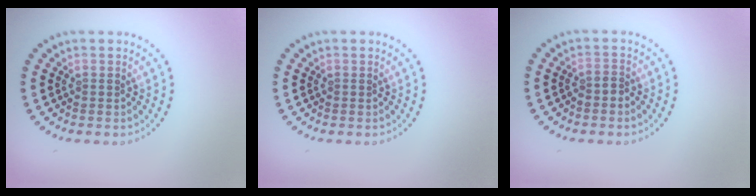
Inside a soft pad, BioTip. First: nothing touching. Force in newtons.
{"total": 0.0}
{"total": 0.9, "press": 0.6, "slide": 0.7}